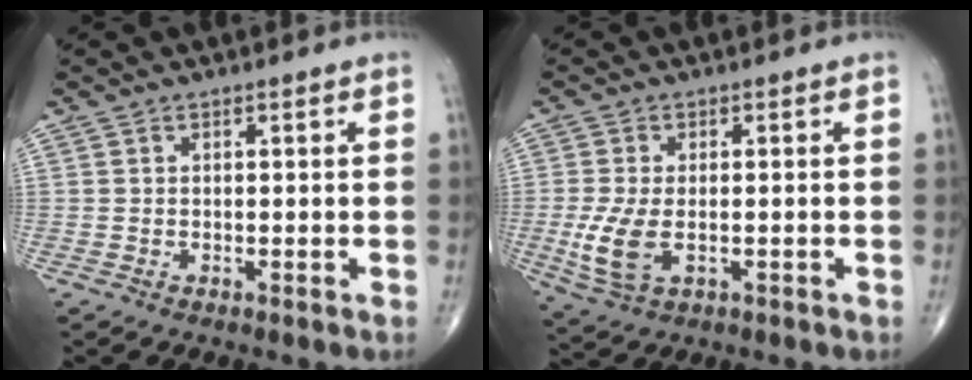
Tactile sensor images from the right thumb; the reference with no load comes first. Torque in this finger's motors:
{"motor_torque": [-0.16, 0.65, 0.48, 0.29, 0.09]}